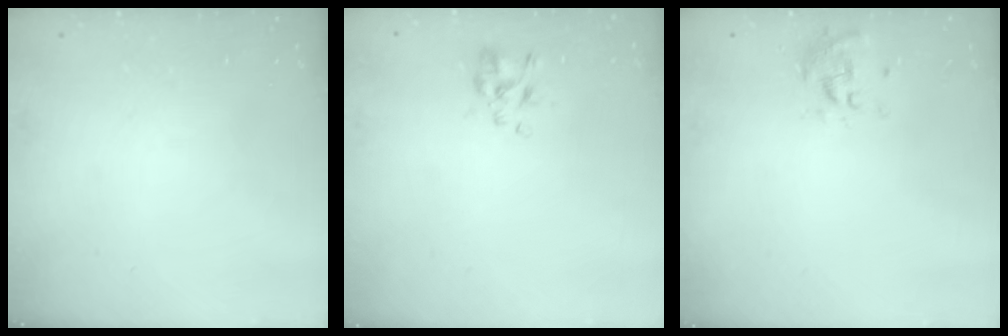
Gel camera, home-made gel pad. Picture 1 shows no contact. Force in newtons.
{"total": 1.9, "press": 1.7, "slide": 0.7}
{"total": 0.6, "press": 0.5, "slide": 0.2}